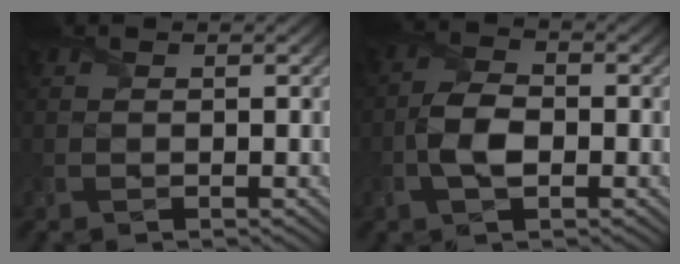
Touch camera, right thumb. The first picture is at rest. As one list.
[{"total": 4.9, "force": [-1.4, 2.6, 3.9], "torque": [-0.088, 0.001, -0.034]}]